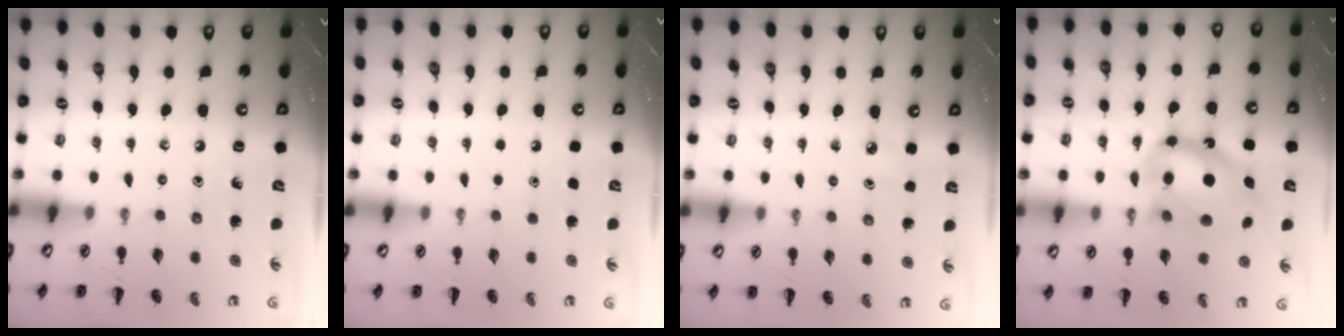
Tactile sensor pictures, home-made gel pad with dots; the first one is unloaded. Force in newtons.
{"total": 1.6, "press": 1.6, "slide": 0.1}
{"total": 3.6, "press": 3.4, "slide": 1.3}
{"total": 14.3, "press": 13.9, "slide": 3.6}